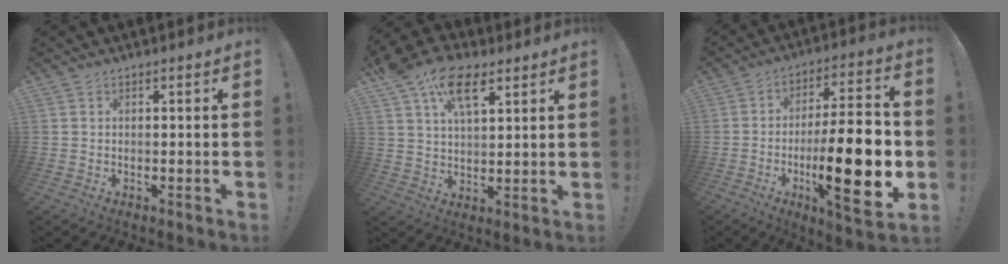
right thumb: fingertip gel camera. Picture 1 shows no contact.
{"total": 13.1, "force": [7.8, 6.7, 8.1], "torque": [-0.146, -0.022, 0.144]}
{"total": 23.9, "force": [-4.7, 6.7, 22.5], "torque": [-0.367, 0.011, -0.072]}